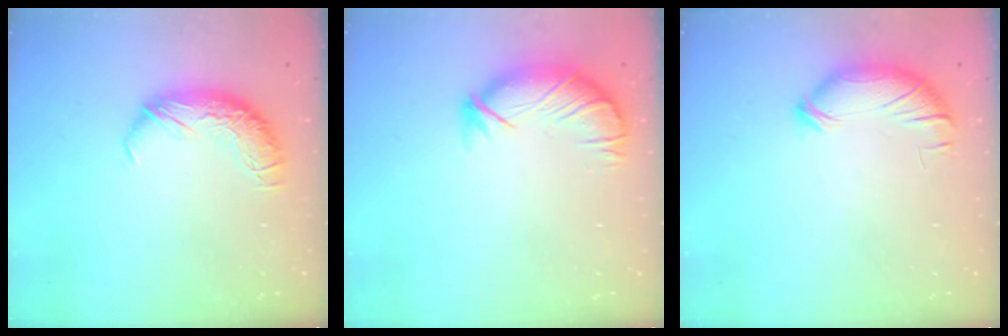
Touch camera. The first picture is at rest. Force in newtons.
{"total": 3.8, "press": 3.2, "slide": 2.0}
{"total": 3.5, "press": 3.3, "slide": 1.3}